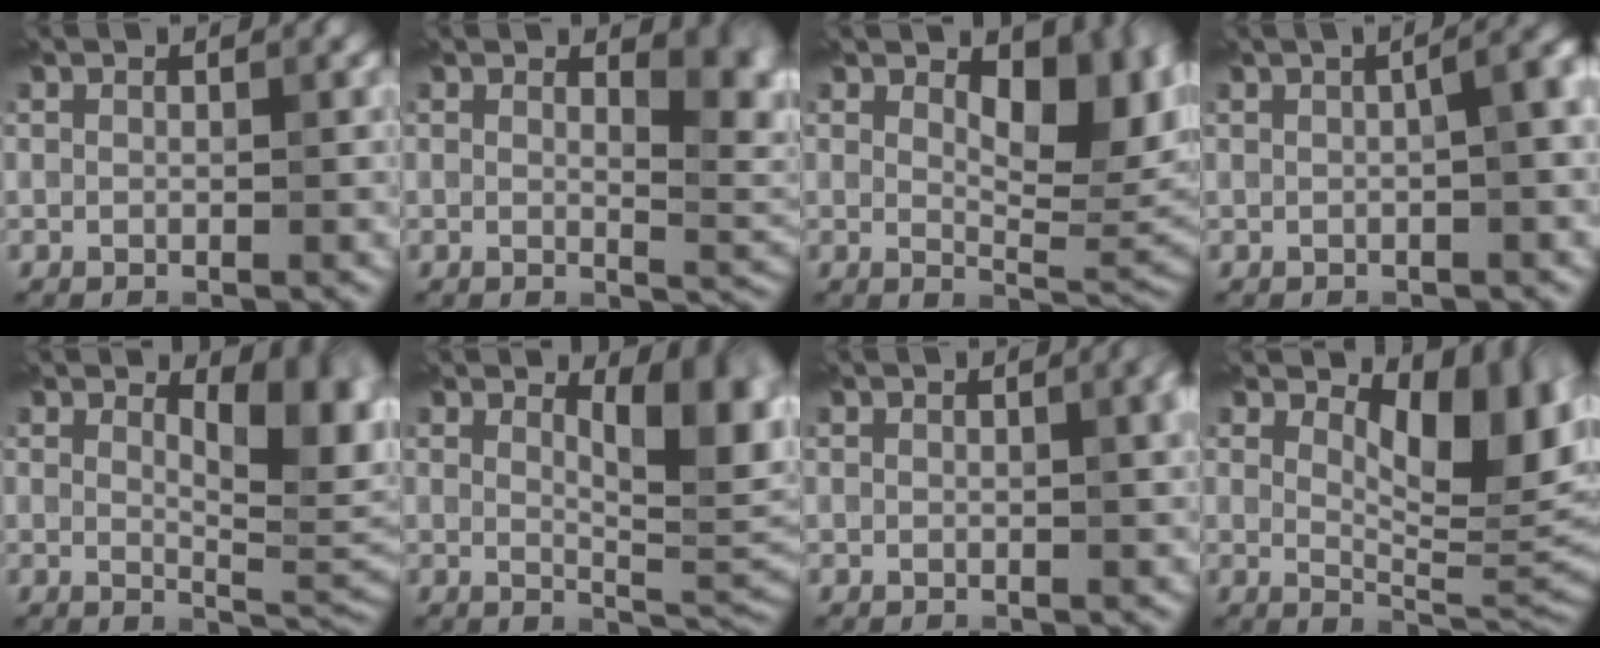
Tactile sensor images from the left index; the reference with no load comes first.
{"total": 4.4, "force": [1.9, 1.6, 3.6], "torque": [-0.039, -0.005, 0.030]}
{"total": 7.7, "force": [2.7, 3.7, 6.2], "torque": [-0.090, -0.014, 0.043]}
{"total": 5.2, "force": [0.4, 2.0, 4.8], "torque": [-0.036, 0.021, 0.002]}
{"total": 5.2, "force": [1.9, 2.0, 4.4], "torque": [-0.058, -0.011, 0.030]}
{"total": 5.8, "force": [2.2, 1.9, 5.0], "torque": [-0.068, -0.011, 0.036]}
{"total": 3.9, "force": [1.1, 1.6, 3.3], "torque": [-0.032, 0.004, 0.020]}
{"total": 7.7, "force": [3.0, 3.7, 6.1], "torque": [-0.088, -0.016, 0.045]}